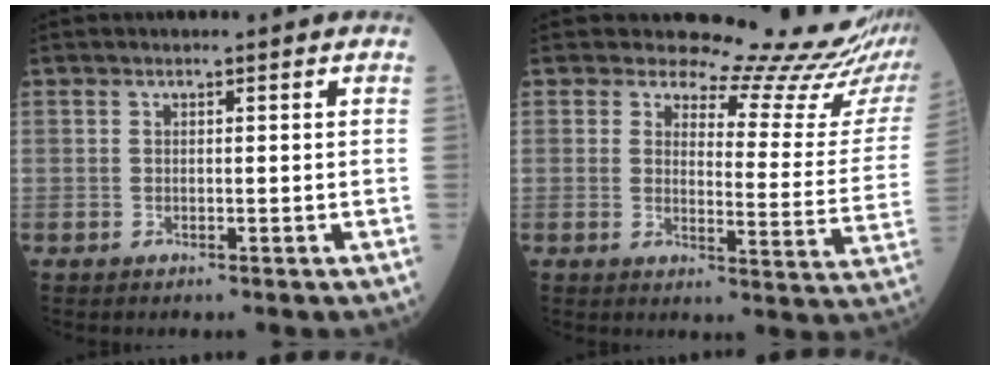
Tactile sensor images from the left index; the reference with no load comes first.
{"total": 18.0, "force": [17.5, 2.1, 3.7], "torque": [-0.030, -0.126, 0.172]}